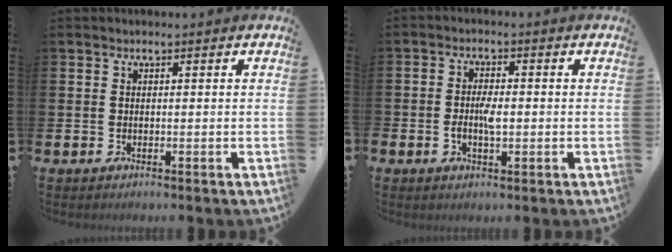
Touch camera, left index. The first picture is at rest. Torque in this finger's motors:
{"motor_torque": [0.78, 0.87, 0.17, 0.19]}